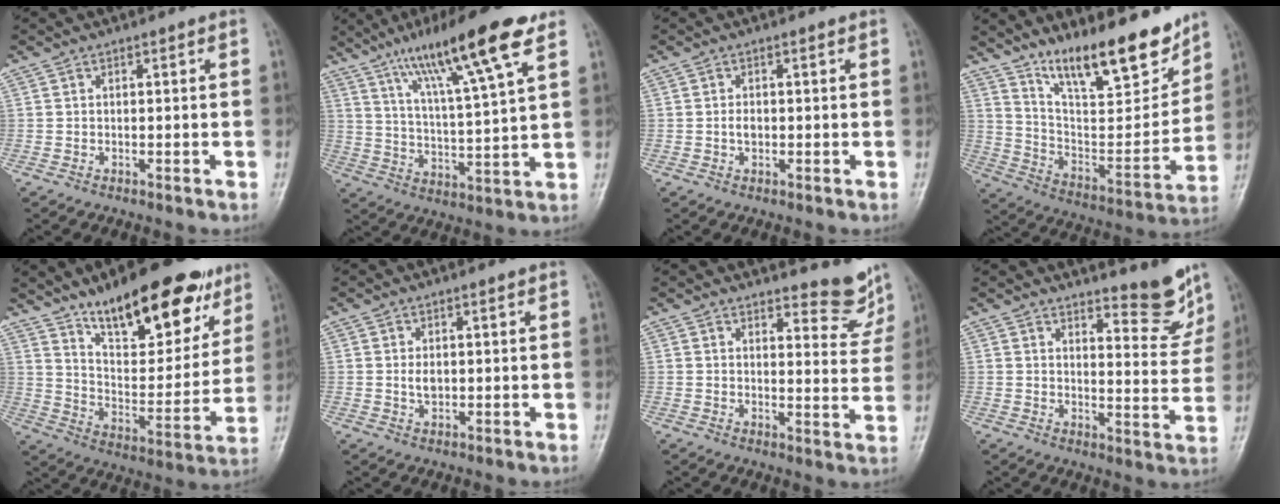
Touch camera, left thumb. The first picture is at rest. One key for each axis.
{"total": 17.6, "fx": 10.4, "fy": 2.4, "fz": 14.0, "tx": -0.228, "ty": -0.034, "tz": 0.176}
{"total": 1.5, "fx": -0.1, "fy": 1.0, "fz": 1.1, "tx": -0.017, "ty": 0.001, "tz": -0.002}
{"total": 20.0, "fx": 14.7, "fy": 5.6, "fz": 12.3, "tx": -0.151, "ty": -0.086, "tz": 0.253}
{"total": 23.2, "fx": 15.1, "fy": 8.9, "fz": 15.2, "tx": -0.175, "ty": -0.063, "tz": 0.242}
{"total": 2.1, "fx": 0.4, "fy": 1.3, "fz": 1.7, "tx": -0.026, "ty": -0.004, "tz": 0.010}
{"total": 8.4, "fx": 7.8, "fy": 2.4, "fz": 2.2, "tx": 0.002, "ty": -0.070, "tz": 0.085}
{"total": 8.8, "fx": 7.6, "fy": 2.1, "fz": 3.9, "tx": -0.027, "ty": -0.073, "tz": 0.101}